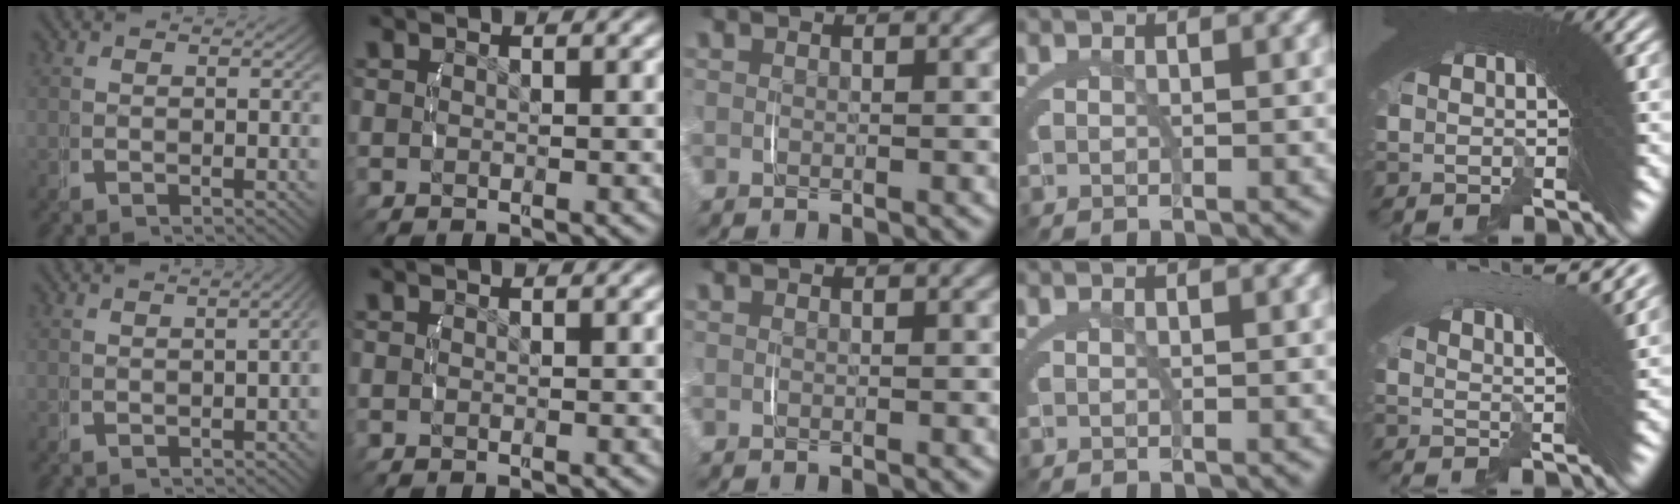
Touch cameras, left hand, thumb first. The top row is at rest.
{"thumb": {"total": 3.3, "force": [-0.5, 1.3, 3.0], "torque": [-0.034, 0.013, -0.011]}, "little": {"total": 5.9, "force": [3.9, 0.2, 4.4], "torque": [-0.047, 0.023, 0.053]}}